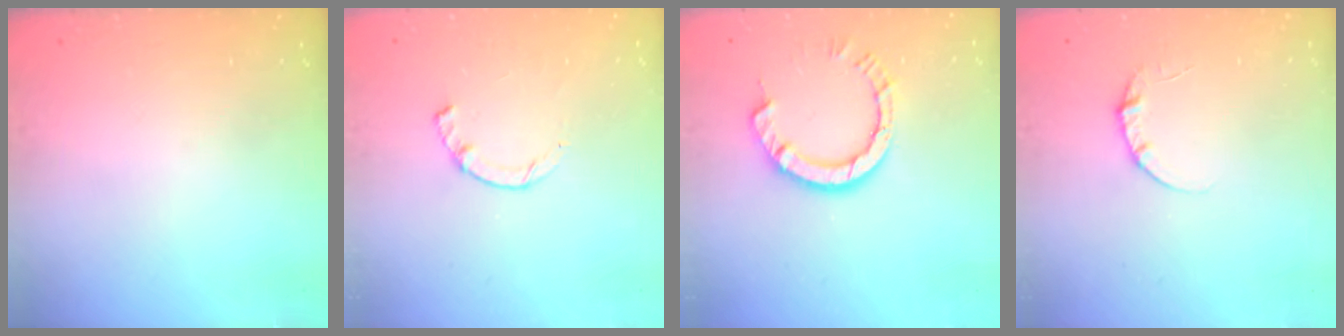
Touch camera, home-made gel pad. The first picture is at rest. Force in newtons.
{"total": 2.3, "press": 2.3, "slide": 0.4}
{"total": 8.3, "press": 8.3, "slide": 0.9}
{"total": 4.0, "press": 4.0, "slide": 0.4}